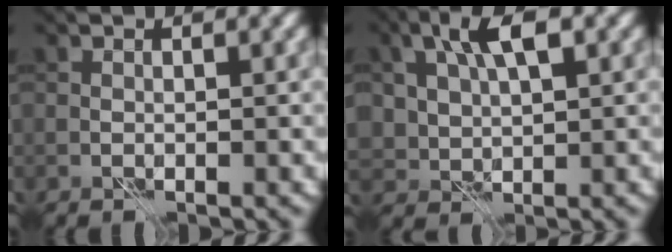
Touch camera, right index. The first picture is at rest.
{"total": 5.9, "force": [2.4, 3.0, 4.5], "torque": [-0.092, 0.008, 0.040]}